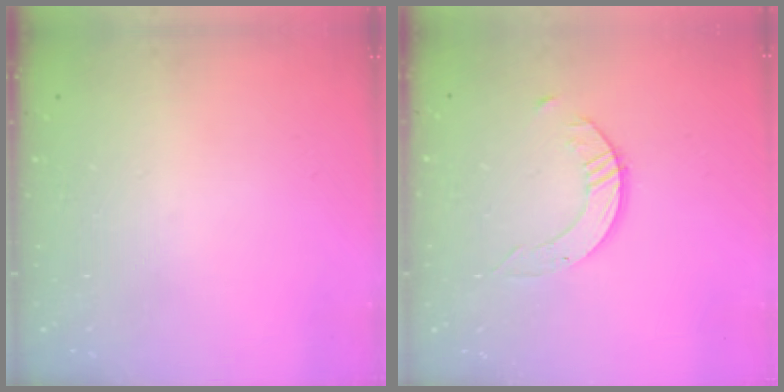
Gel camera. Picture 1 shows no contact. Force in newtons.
{"total": 2.4, "press": 2.4, "slide": 0.3}